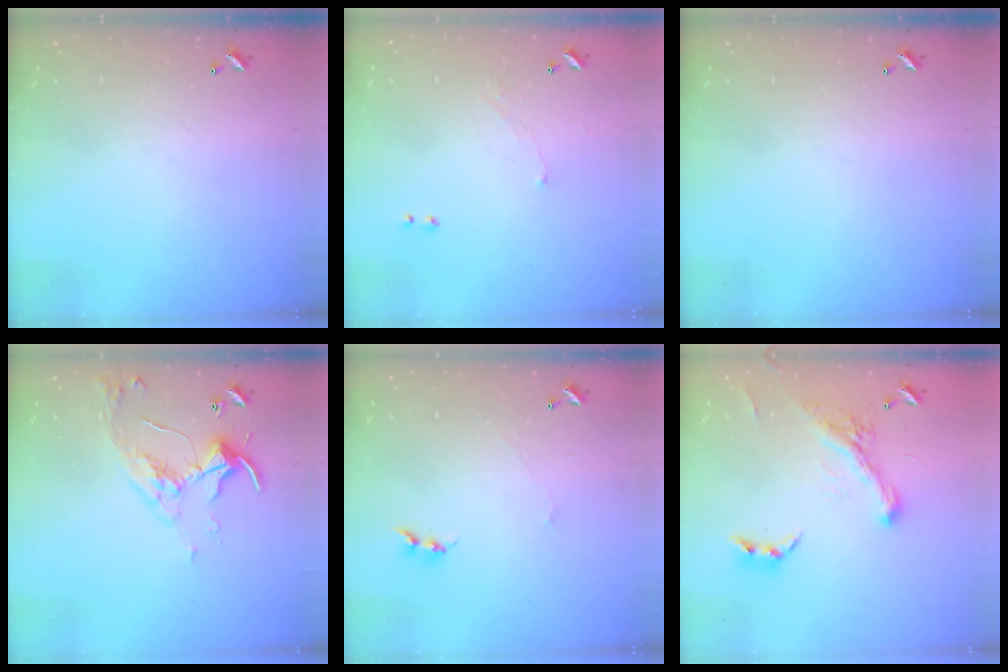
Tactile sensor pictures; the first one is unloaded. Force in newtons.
{"total": 2.5, "press": 2.4, "slide": 0.7}
{"total": 0.0}
{"total": 5.6, "press": 5.5, "slide": 0.7}
{"total": 1.1, "press": 1.0, "slide": 0.5}
{"total": 3.9, "press": 3.5, "slide": 1.5}